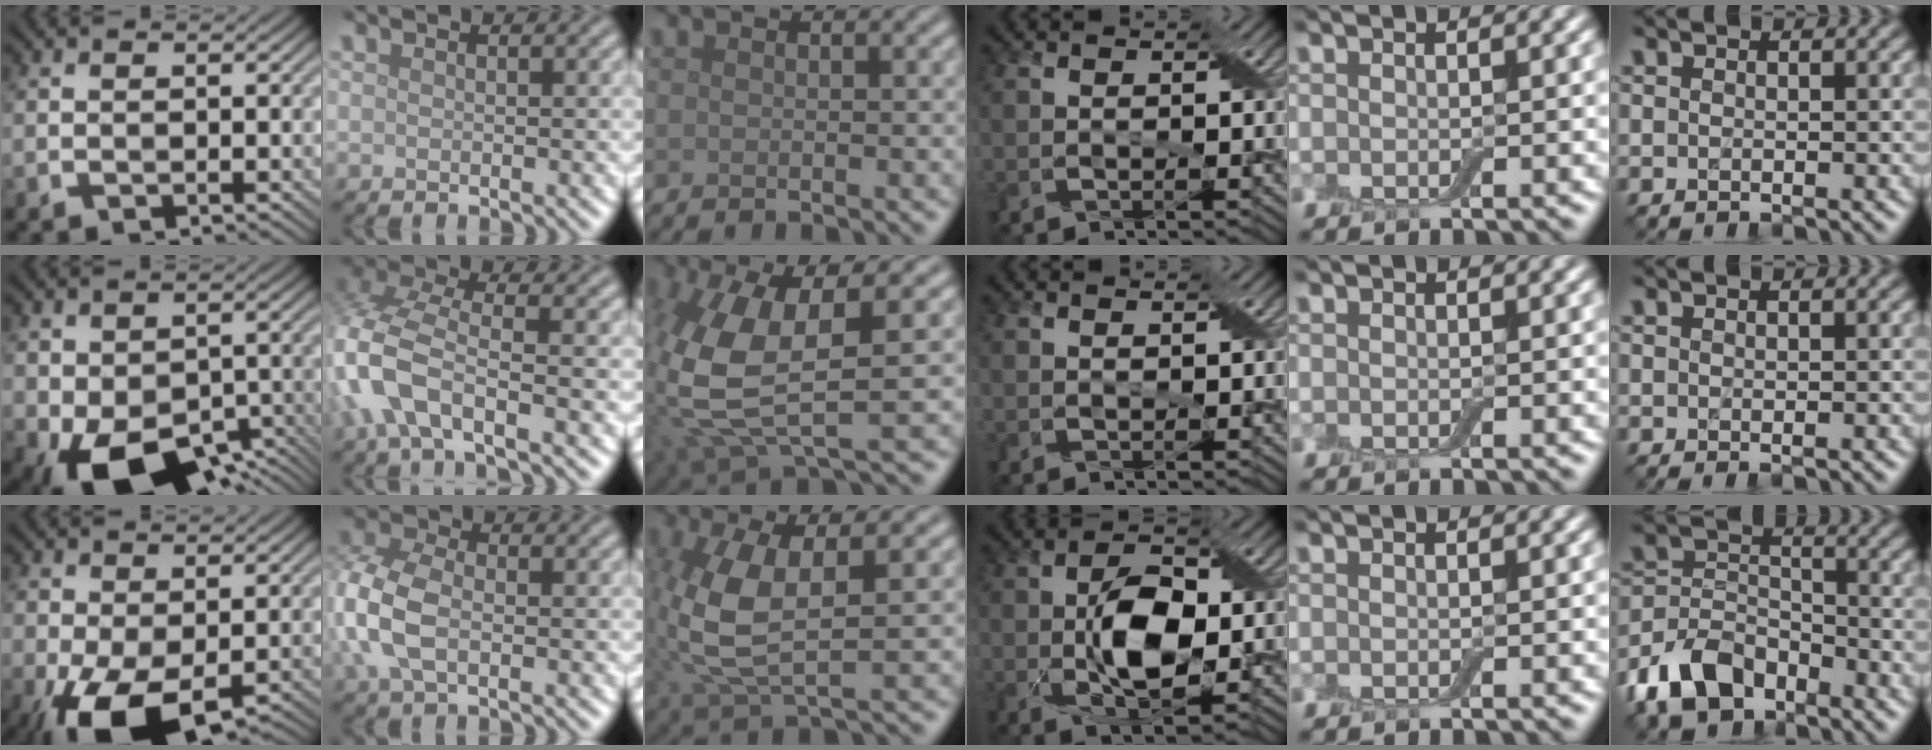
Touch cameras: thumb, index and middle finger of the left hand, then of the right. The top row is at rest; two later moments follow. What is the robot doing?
{"motion": "extract", "object": "airpods case & airpods"}